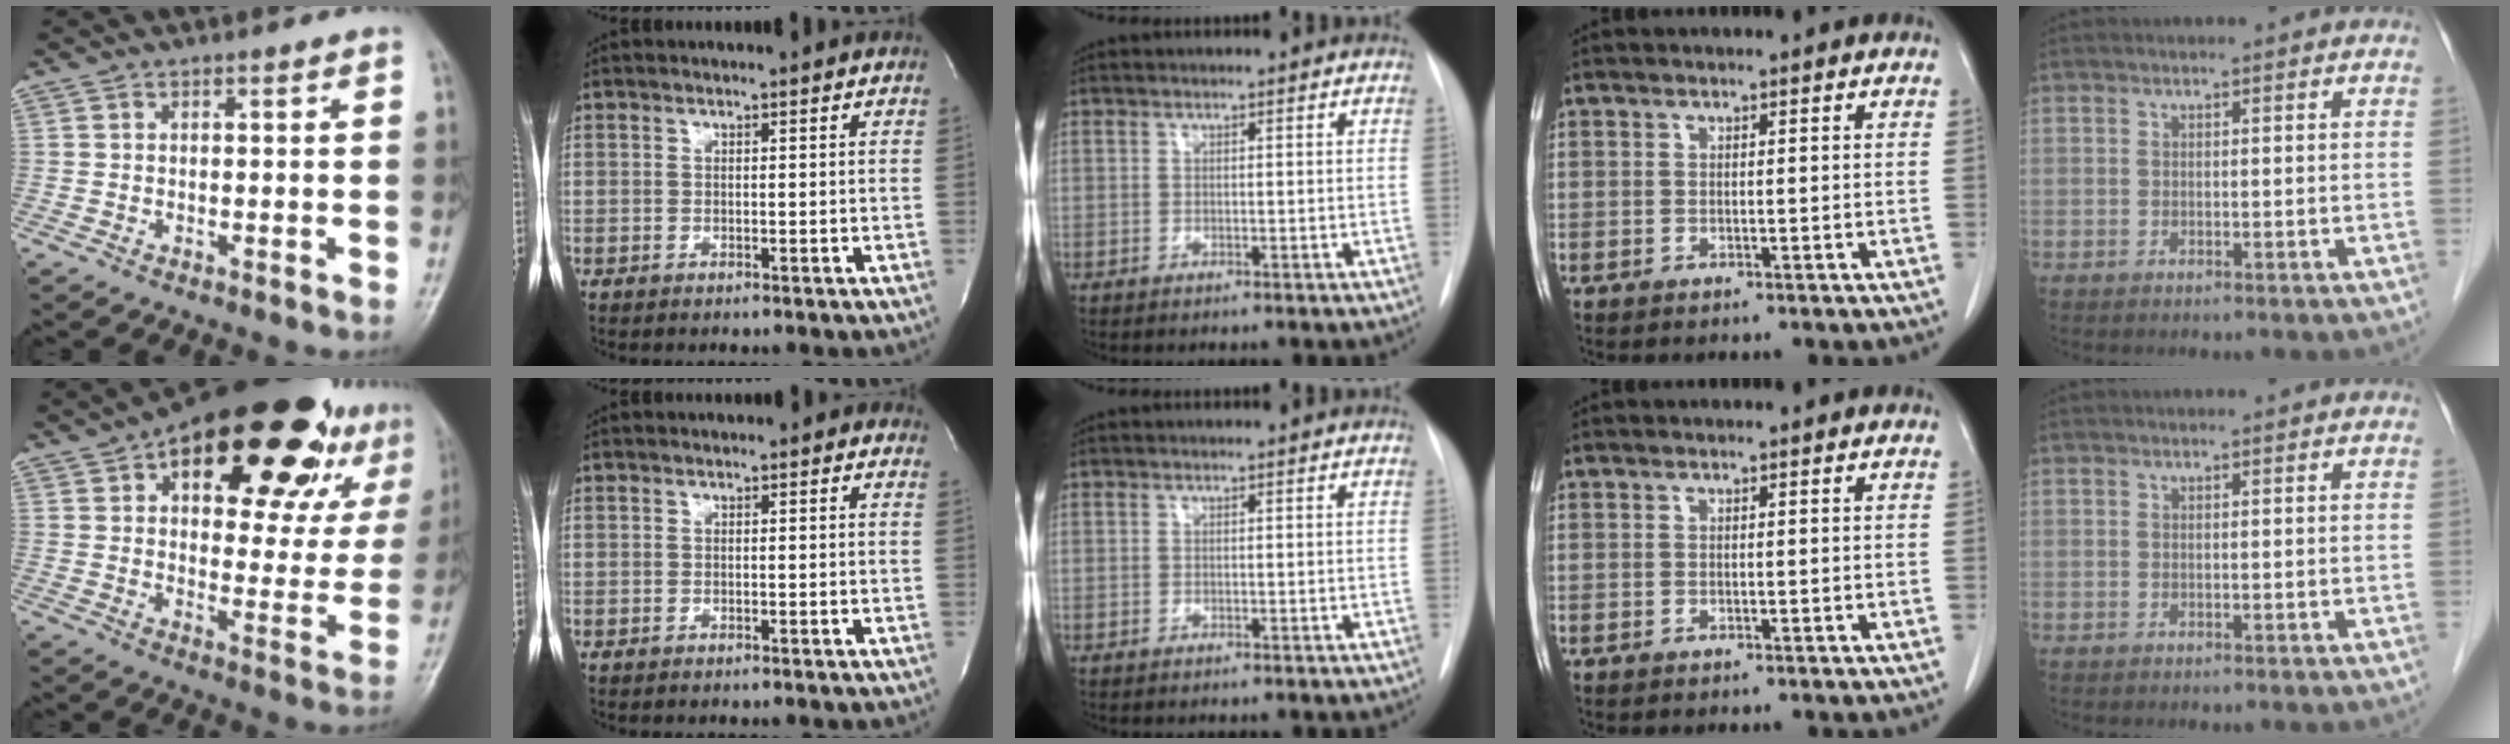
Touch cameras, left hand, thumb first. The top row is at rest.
{"thumb": {"total": 28.3, "force": [15.9, 12.7, 19.6], "torque": [-0.230, -0.011, 0.223]}, "index": {"total": 0.6, "force": [0.1, 0.4, 0.5], "torque": [-0.004, 0.003, -0.006]}}